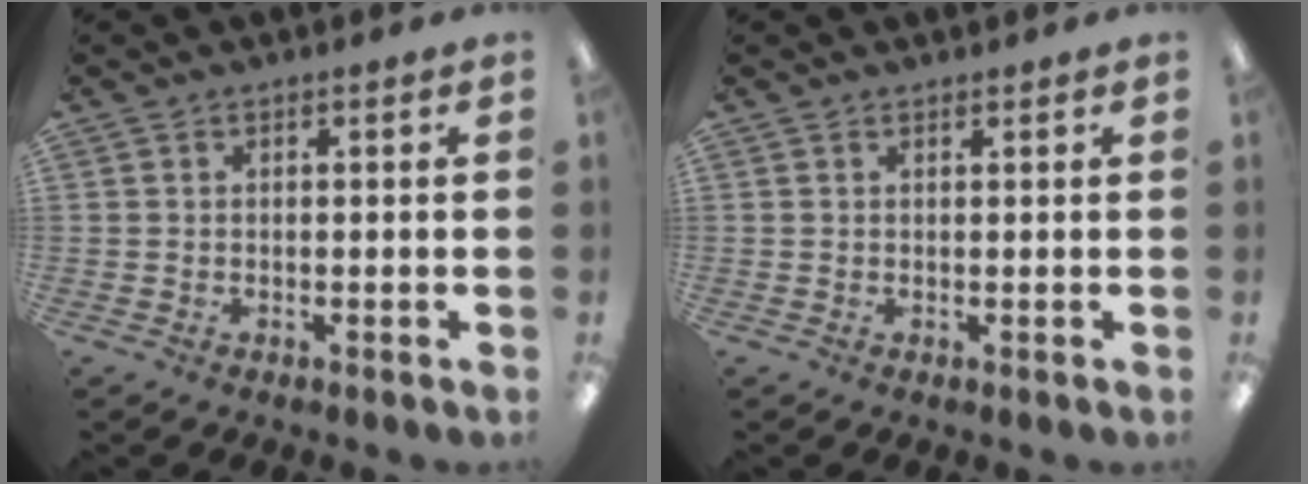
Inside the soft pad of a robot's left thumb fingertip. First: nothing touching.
{"total": 0.5, "force": [0.5, 0.1, 0.0], "torque": [0.008, -0.003, 0.008]}